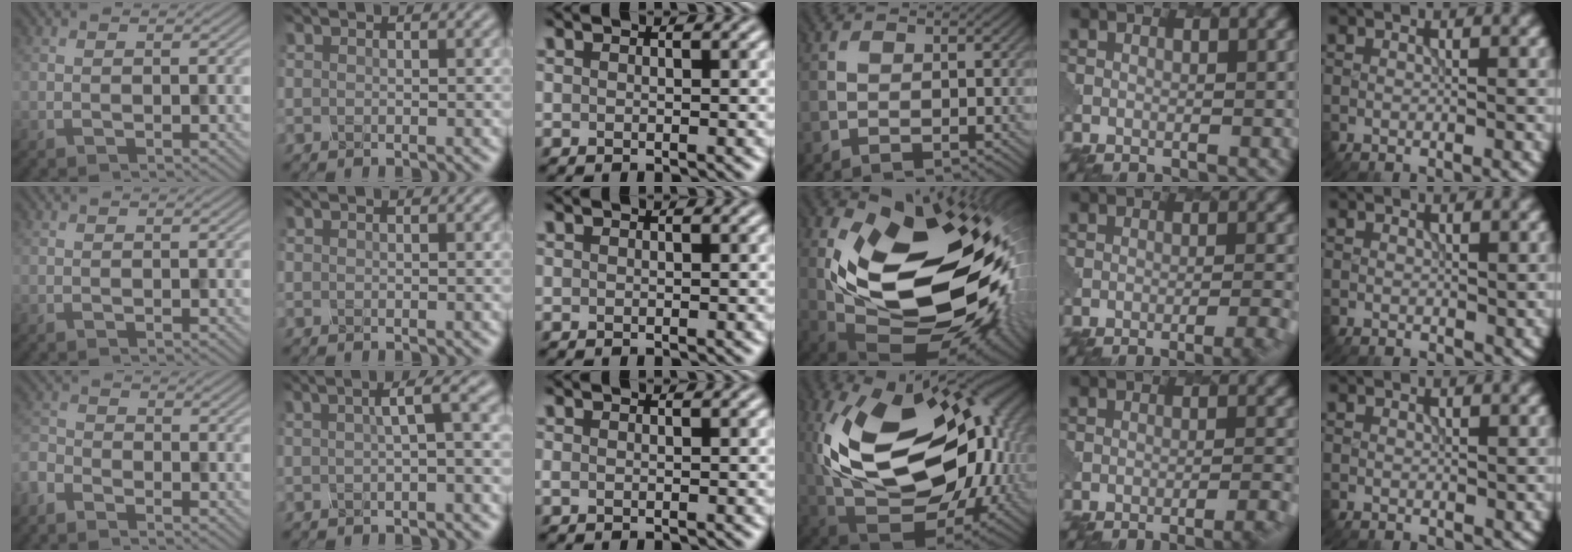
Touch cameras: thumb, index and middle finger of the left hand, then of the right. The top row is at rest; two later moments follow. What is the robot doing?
{"motion": "dispense", "object": "toothpaste"}